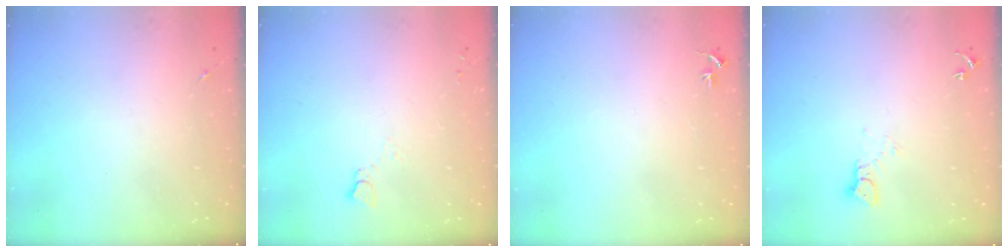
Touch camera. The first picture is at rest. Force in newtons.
{"total": 2.8, "press": 2.7, "slide": 0.3}
{"total": 3.1, "press": 3.1, "slide": 0.3}
{"total": 3.7, "press": 3.7, "slide": 0.3}